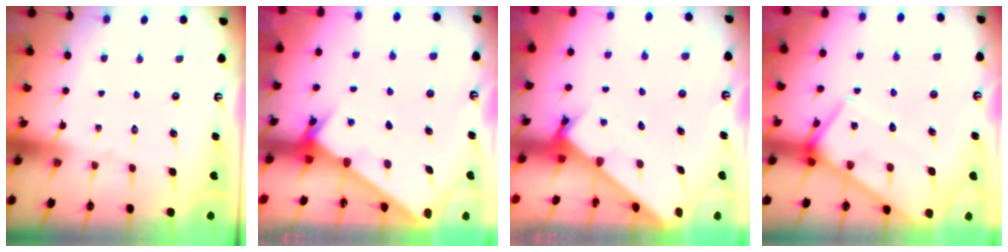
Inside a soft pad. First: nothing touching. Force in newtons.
{"total": 2.4, "press": 2.4, "slide": 0.3}
{"total": 2.2, "press": 2.2, "slide": 0.1}
{"total": 11.5, "press": 11.4, "slide": 1.2}